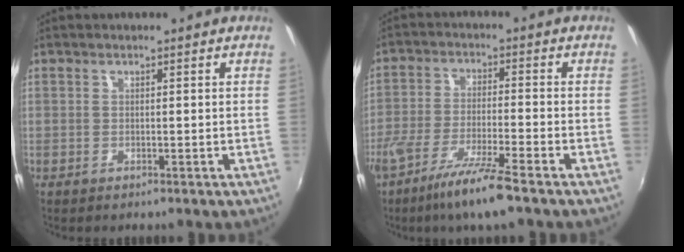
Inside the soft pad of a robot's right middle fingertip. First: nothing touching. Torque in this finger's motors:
{"motor_torque": [1.11, -1.02, 0.34, 0.11]}